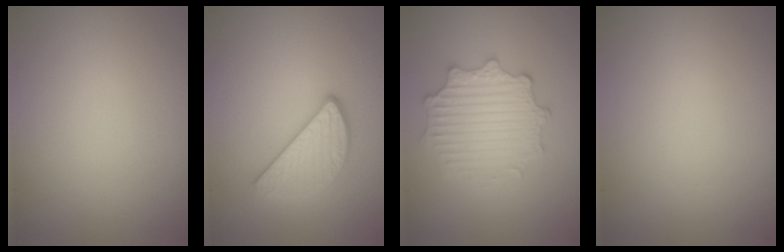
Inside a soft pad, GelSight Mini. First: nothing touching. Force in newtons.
{"total": 3.0, "press": 2.6, "slide": 1.3}
{"total": 4.0, "press": 3.5, "slide": 1.8}
{"total": 0.0}